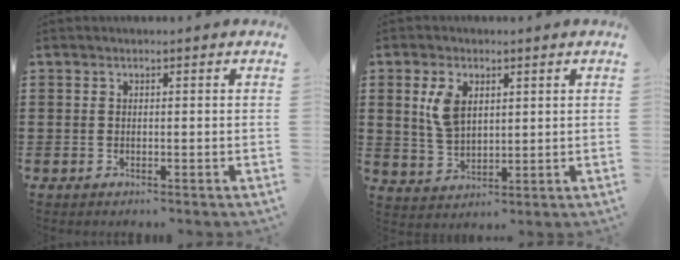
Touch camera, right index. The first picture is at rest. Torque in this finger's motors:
{"motor_torque": [1.20, 0.78, 0.40, 0.13]}